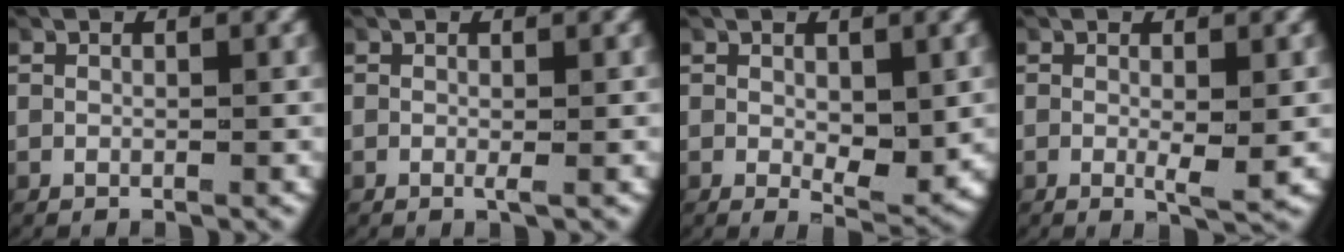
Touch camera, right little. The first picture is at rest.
{"total": 0.6, "force": [-0.1, 0.0, 0.6], "torque": [-0.013, -0.003, -0.003]}
{"total": 2.4, "force": [0.1, 1.0, 2.2], "torque": [-0.038, -0.022, 0.011]}
{"total": 2.0, "force": [-0.1, 0.3, 2.0], "torque": [-0.041, -0.013, 0.001]}